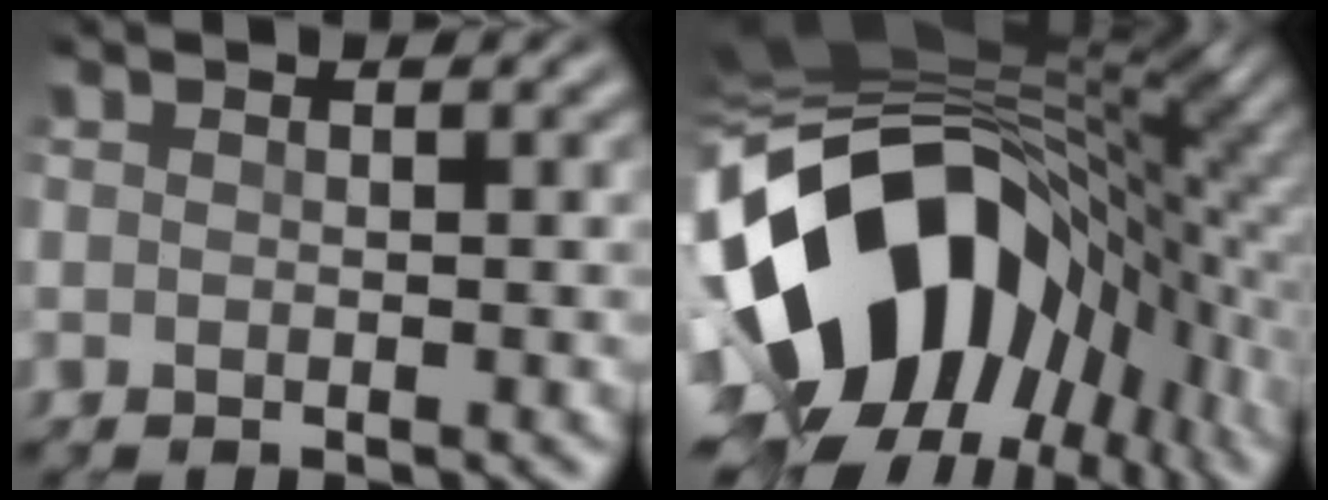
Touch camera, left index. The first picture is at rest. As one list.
[{"total": 18.5, "force": [-3.7, 12.3, 13.3], "torque": [-0.252, -0.014, -0.064]}]